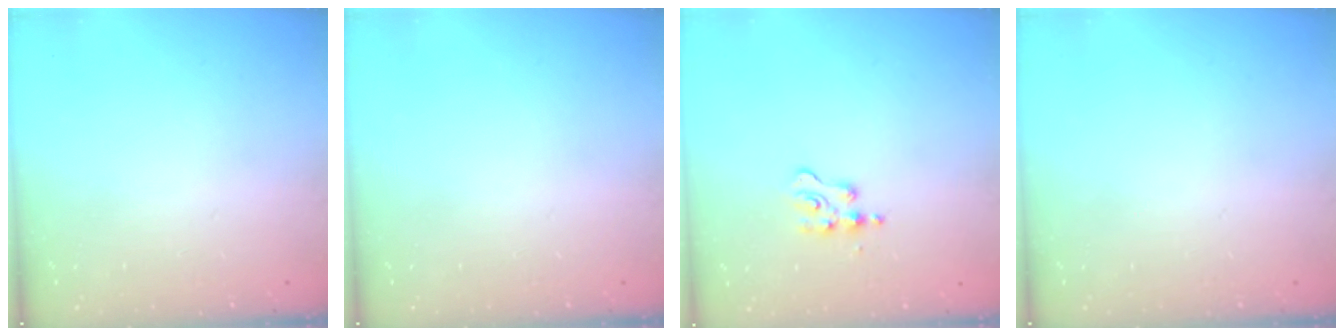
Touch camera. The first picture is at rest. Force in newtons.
{"total": 0.0}
{"total": 4.2, "press": 4.1, "slide": 0.6}
{"total": 0.0}